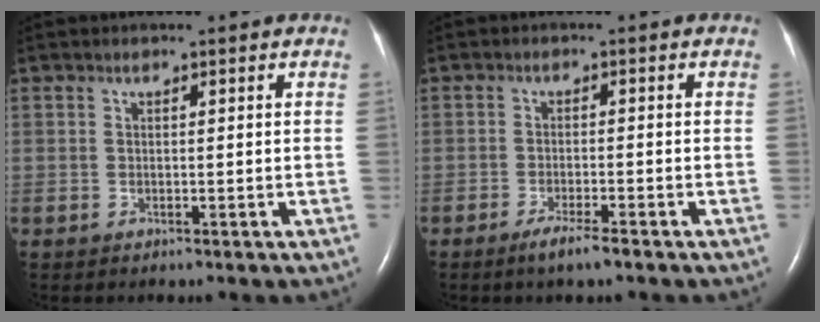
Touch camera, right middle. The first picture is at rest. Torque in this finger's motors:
{"motor_torque": [0.09, -0.10, 0.01, 0.02]}